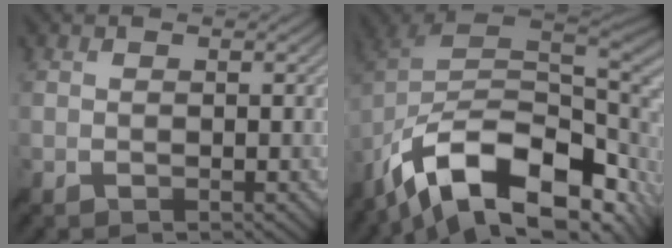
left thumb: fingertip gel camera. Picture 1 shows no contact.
{"total": 16.1, "force": [-7.0, 8.6, 11.6], "torque": [-0.245, -0.028, -0.109]}